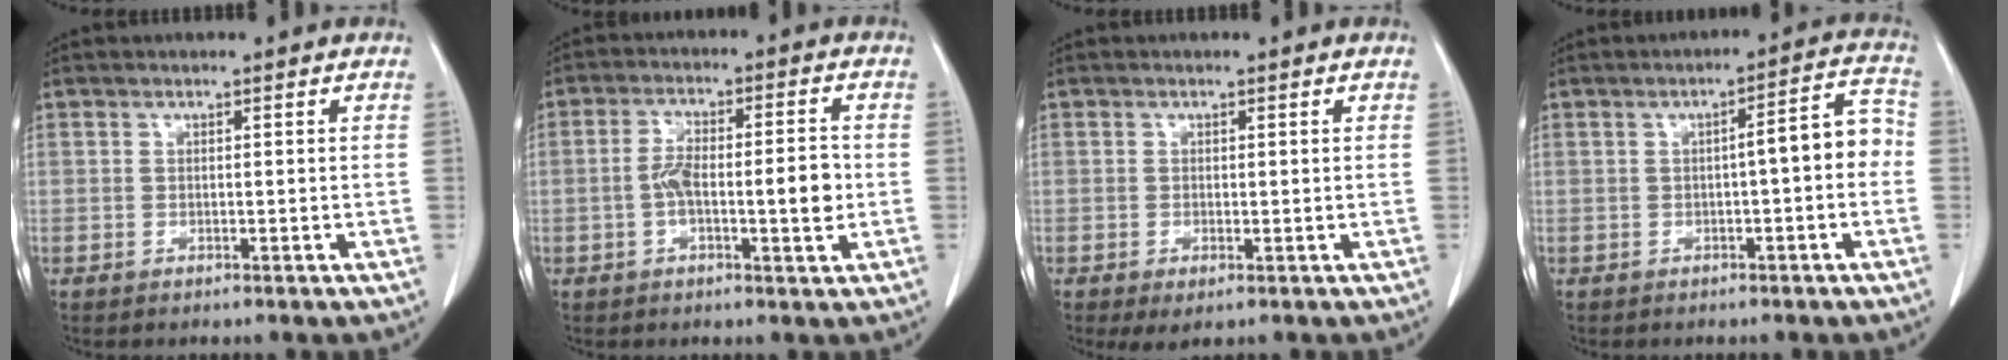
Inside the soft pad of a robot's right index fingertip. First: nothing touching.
{"total": 8.1, "force": [-1.3, 2.0, 7.8], "torque": [-0.145, 0.015, -0.022]}
{"total": 2.6, "force": [-1.2, 1.1, 2.0], "torque": [-0.029, -0.005, -0.012]}
{"total": 5.9, "force": [-0.6, 1.2, 5.7], "torque": [-0.069, 0.032, -0.009]}